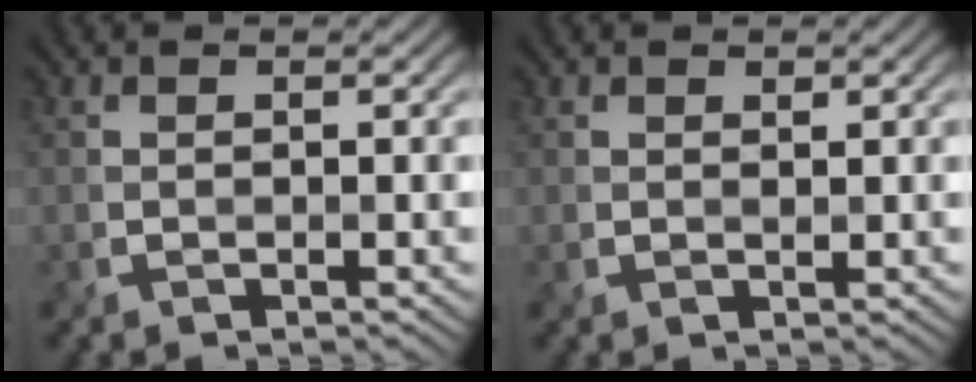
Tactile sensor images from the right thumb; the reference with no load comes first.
{"total": 0.8, "force": [0.7, 0.4, 0.3], "torque": [-0.009, -0.001, 0.015]}